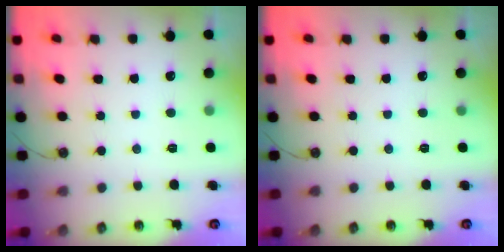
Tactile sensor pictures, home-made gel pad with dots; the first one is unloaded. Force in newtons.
{"total": 0.0}